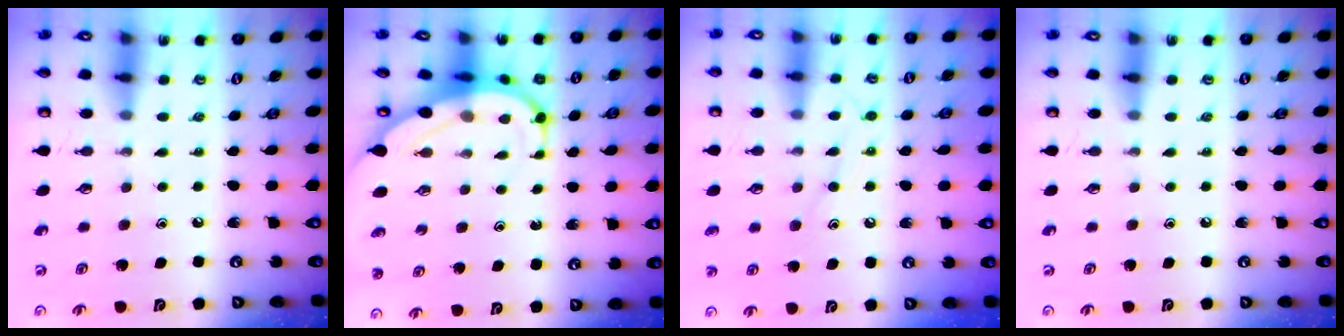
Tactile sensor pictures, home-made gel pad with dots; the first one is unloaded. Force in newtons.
{"total": 8.1, "press": 8.1, "slide": 0.8}
{"total": 10.5, "press": 10.4, "slide": 1.0}
{"total": 0.0}